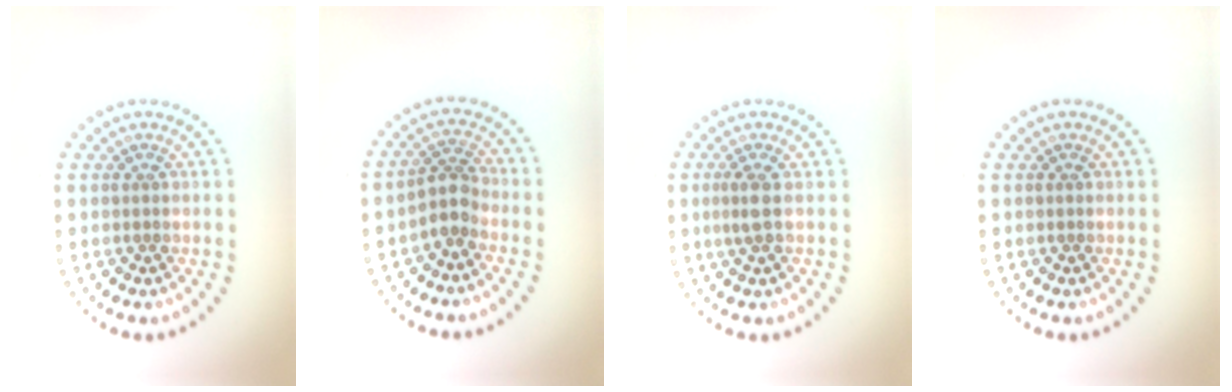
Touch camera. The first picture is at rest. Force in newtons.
{"total": 2.5, "press": 2.0, "slide": 1.4}
{"total": 1.5, "press": 1.3, "slide": 0.7}
{"total": 0.0}